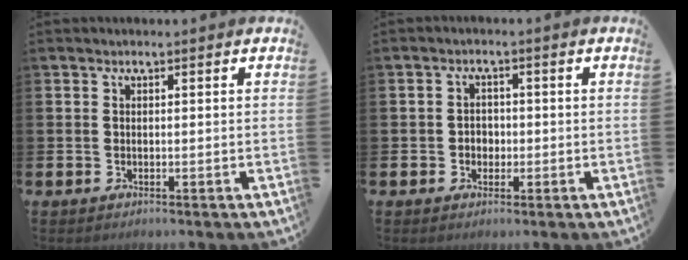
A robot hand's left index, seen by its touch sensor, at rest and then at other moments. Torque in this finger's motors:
{"motor_torque": [0.21, 0.08, 0.00, 0.03]}